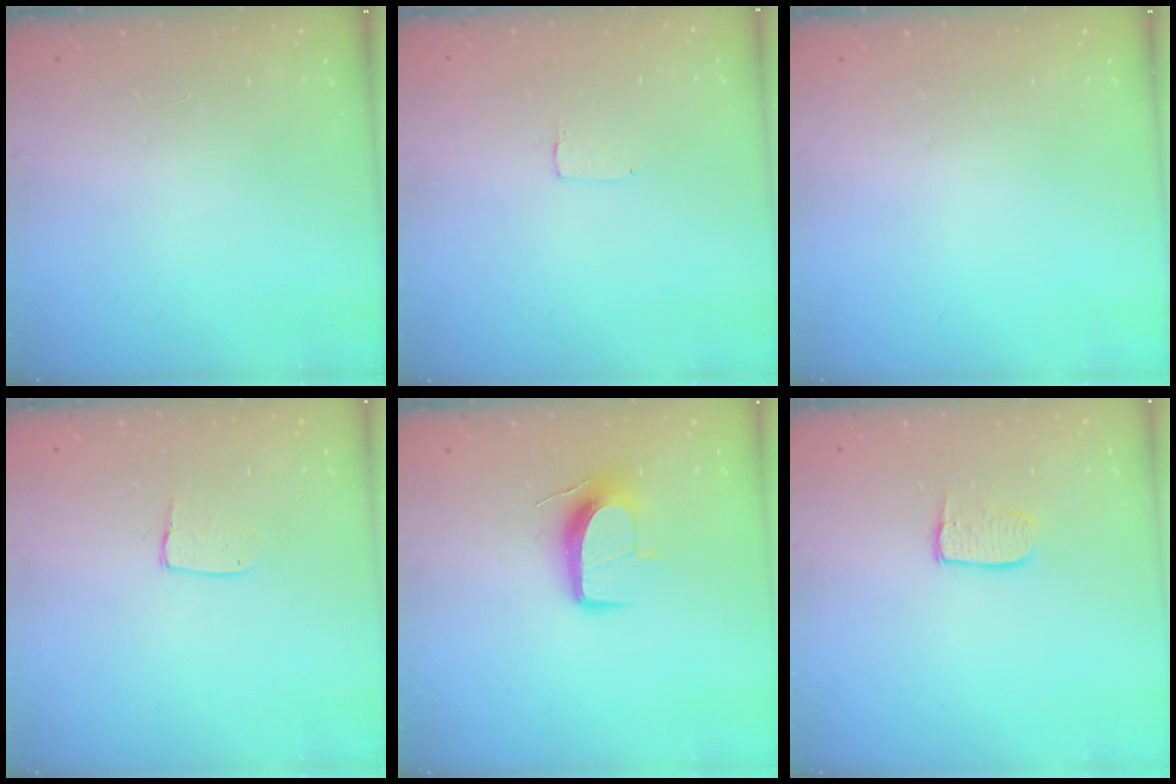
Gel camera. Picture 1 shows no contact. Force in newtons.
{"total": 1.7, "press": 1.7, "slide": 0.1}
{"total": 0.0}
{"total": 5.2, "press": 5.2, "slide": 0.4}
{"total": 10.9, "press": 10.9, "slide": 0.2}
{"total": 6.7, "press": 6.7, "slide": 0.2}